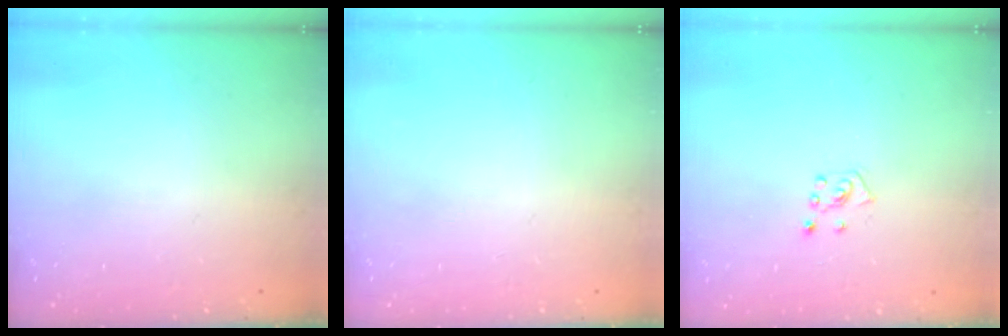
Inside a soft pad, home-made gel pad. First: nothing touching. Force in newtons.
{"total": 0.0}
{"total": 5.2, "press": 5.2, "slide": 0.5}